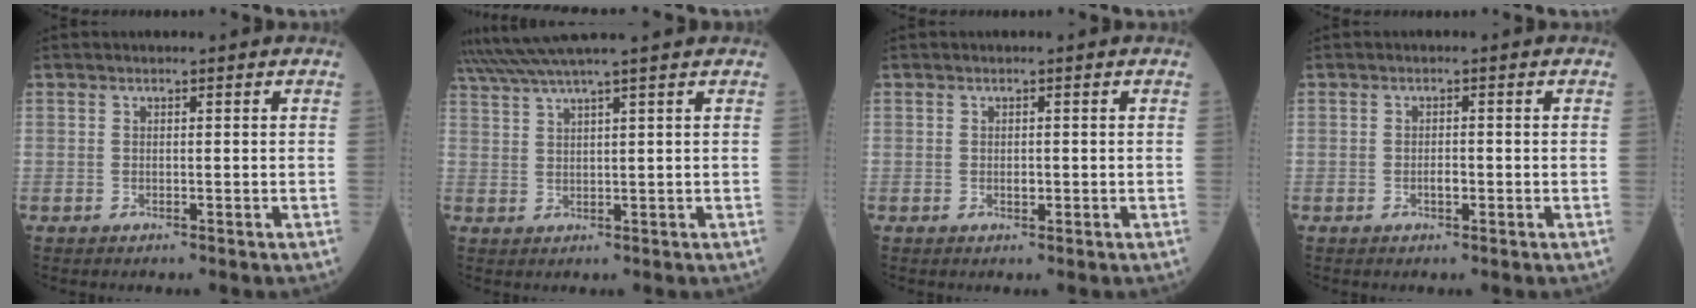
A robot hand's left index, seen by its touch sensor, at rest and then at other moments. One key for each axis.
{"total": 7.3, "fx": 6.2, "fy": -2.1, "fz": 3.1, "tx": -0.057, "ty": 0.025, "tz": 0.107}
{"total": 0.8, "fx": -0.2, "fy": 0.4, "fz": 0.7, "tx": -0.011, "ty": -0.003, "tz": -0.003}
{"total": 1.3, "fx": -0.6, "fy": 0.5, "fz": 1.0, "tx": -0.018, "ty": -0.002, "tz": -0.011}